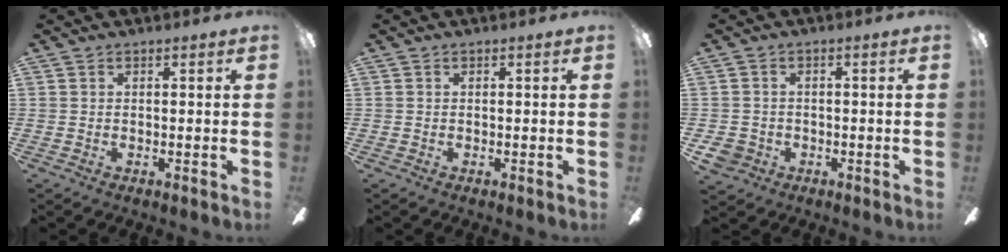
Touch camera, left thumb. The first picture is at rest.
{"total": 0.0}
{"total": 4.3, "force": [-1.8, 3.5, 1.5], "torque": [-0.043, 0.010, -0.036]}